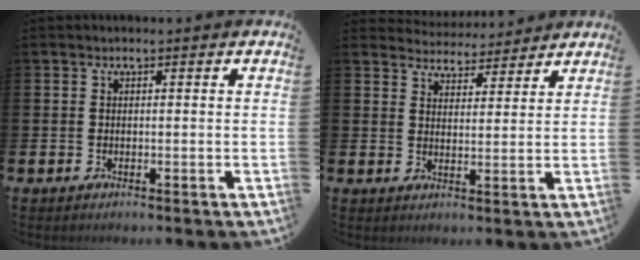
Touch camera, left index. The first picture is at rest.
{"total": 4.2, "force": [4.1, 0.7, -0.6], "torque": [-0.003, -0.032, 0.074]}